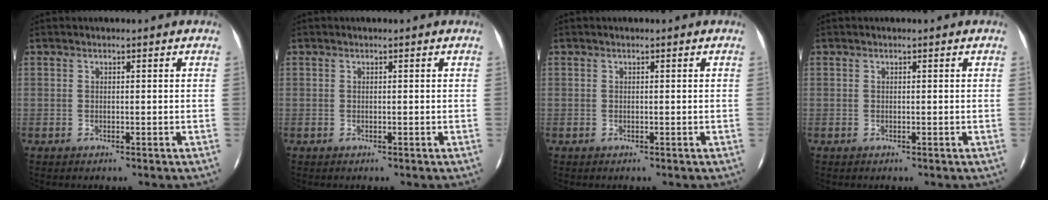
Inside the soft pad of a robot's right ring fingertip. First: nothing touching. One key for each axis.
{"total": 0.0}
{"total": 0.0}
{"total": 0.0}